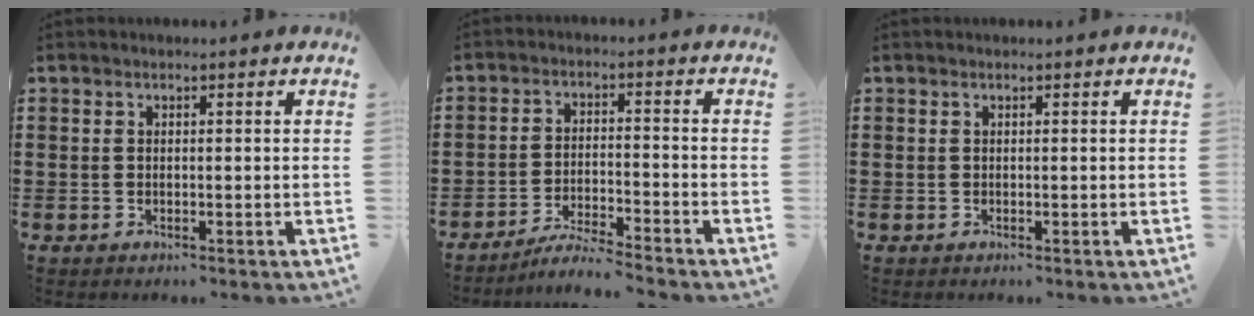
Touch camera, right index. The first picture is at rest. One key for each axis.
{"total": 4.5, "fx": -4.4, "fy": -0.2, "fz": 1.0, "tx": -0.026, "ty": -0.005, "tz": -0.090}
{"total": 0.0}